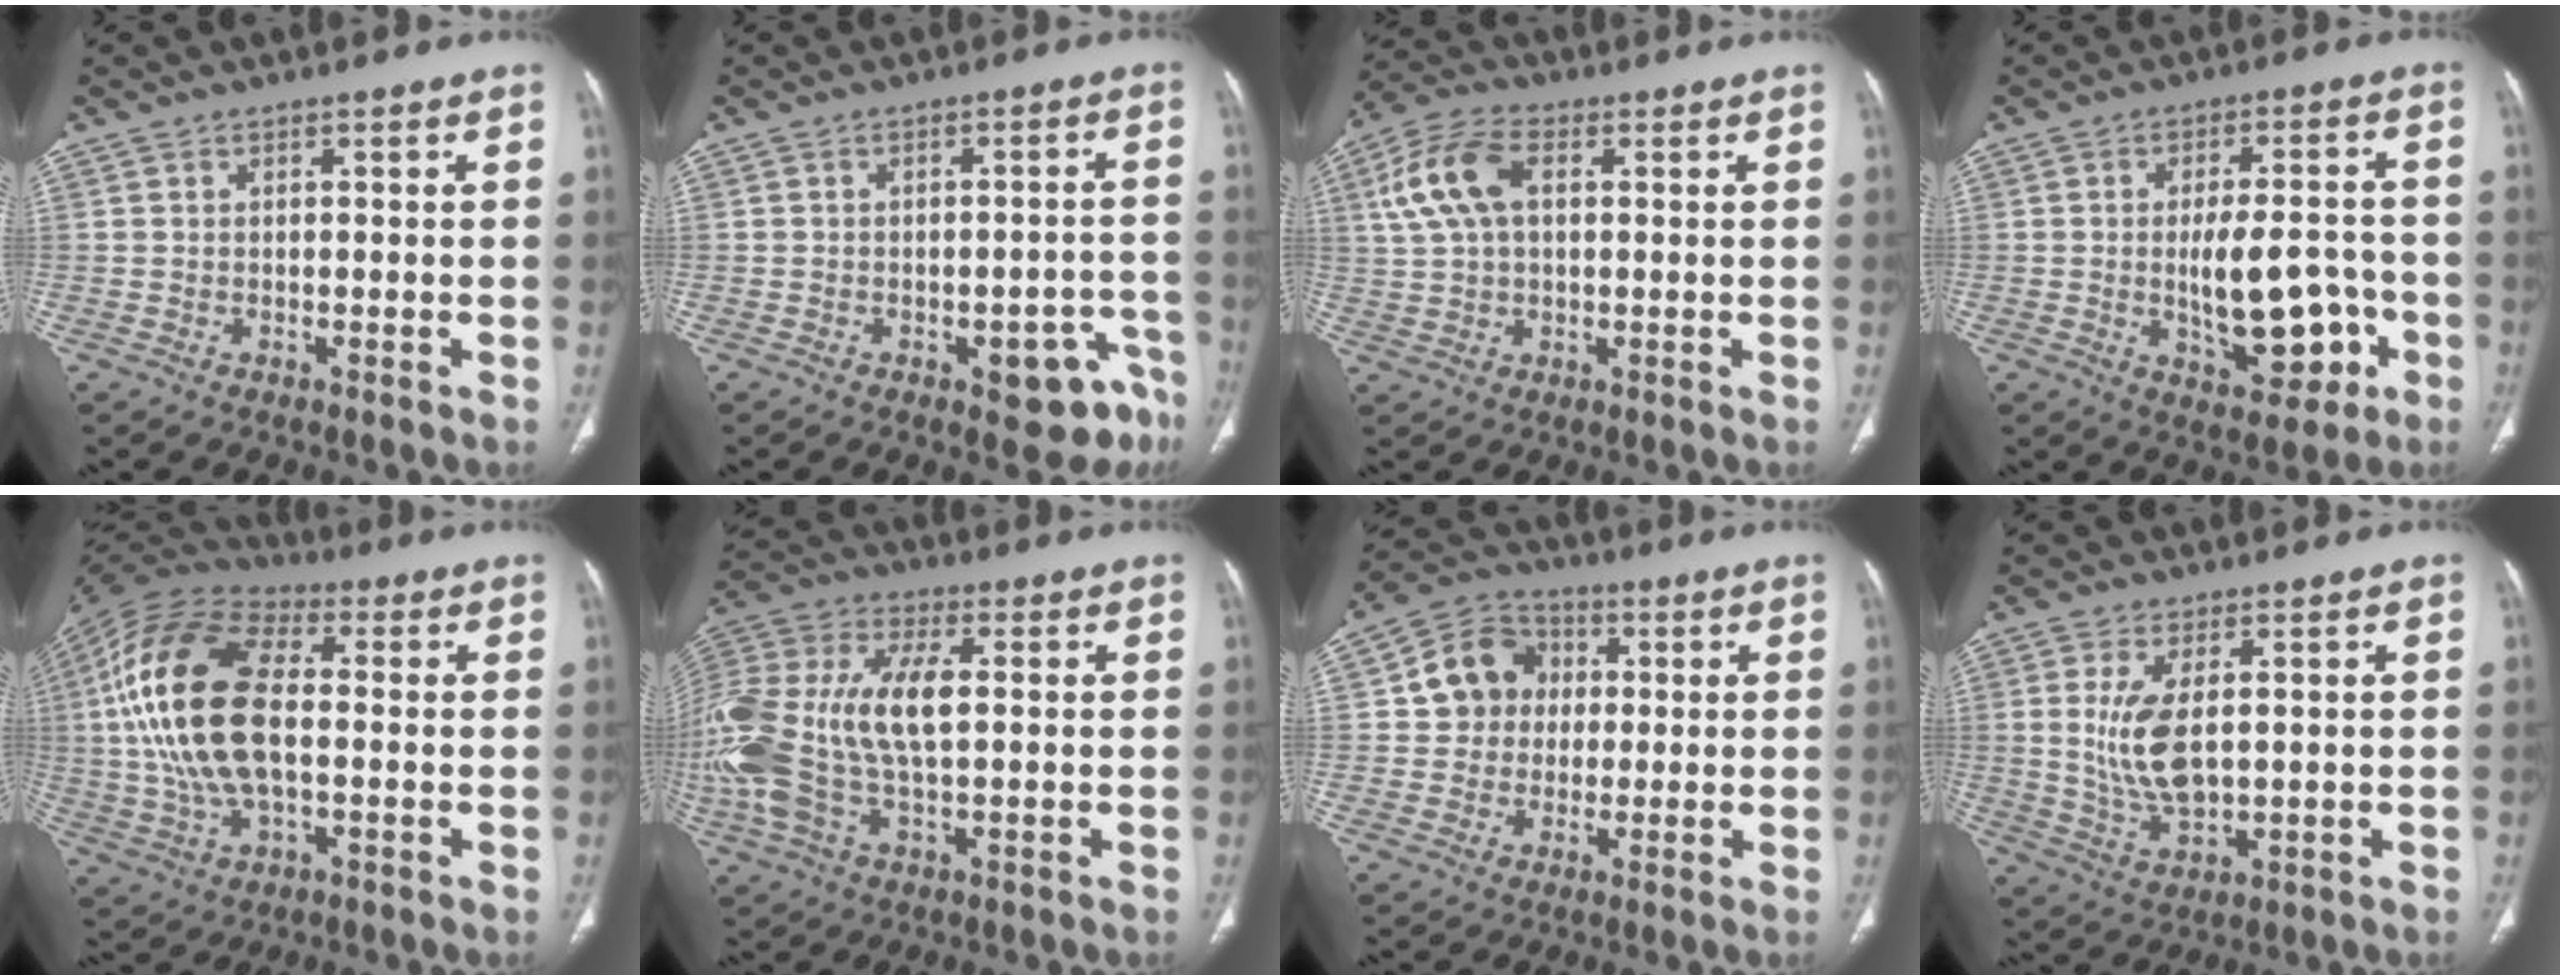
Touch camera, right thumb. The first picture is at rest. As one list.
[{"total": 9.2, "force": [-5.0, 4.2, 6.5], "torque": [-0.044, 0.036, -0.056]}, {"total": 10.6, "force": [2.6, 6.3, 8.1], "torque": [-0.172, 0.022, 0.048]}, {"total": 13.3, "force": [-2.9, 6.5, 11.2], "torque": [-0.143, 0.022, -0.029]}, {"total": 21.5, "force": [0.8, 11.1, 18.4], "torque": [-0.378, 0.014, 0.011]}, {"total": 23.4, "force": [0.8, 12.0, 20.0], "torque": [-0.487, 0.020, 0.017]}, {"total": 10.0, "force": [1.3, 9.1, 4.1], "torque": [-0.038, 0.013, 0.013]}, {"total": 9.3, "force": [1.4, 4.5, 8.0], "torque": [-0.162, -0.016, 0.040]}]